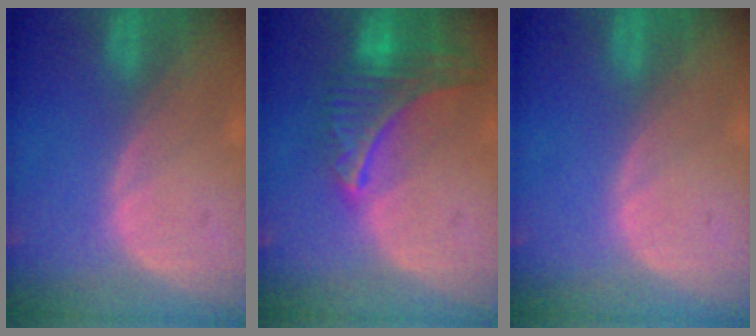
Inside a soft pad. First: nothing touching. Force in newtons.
{"total": 9.3, "press": 8.2, "slide": 4.5}
{"total": 0.0}